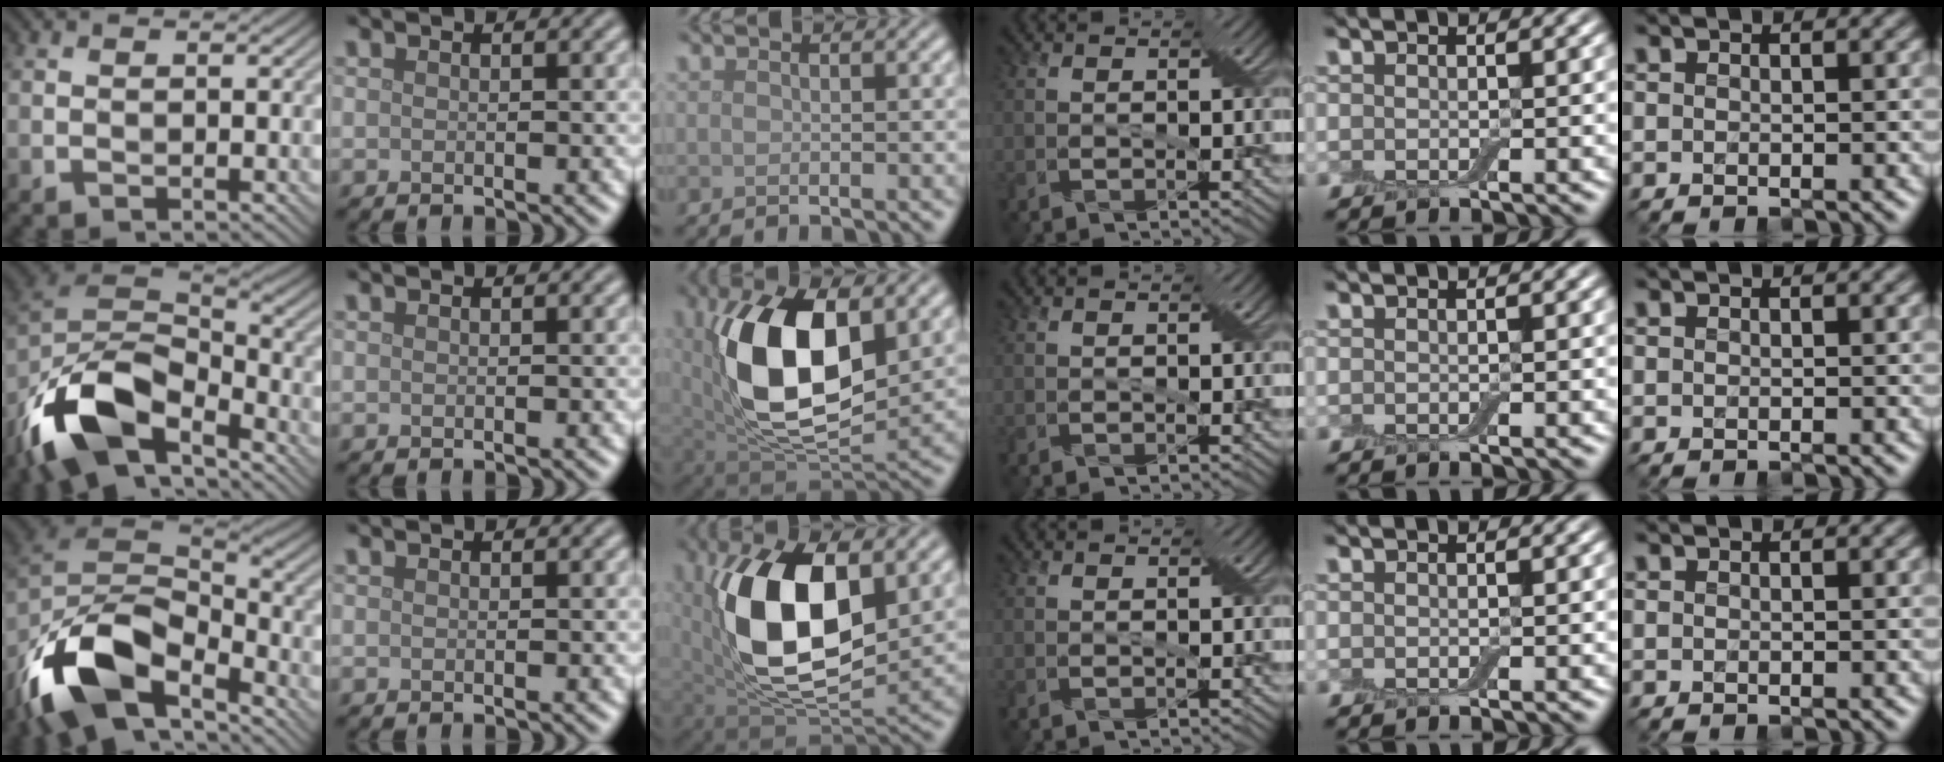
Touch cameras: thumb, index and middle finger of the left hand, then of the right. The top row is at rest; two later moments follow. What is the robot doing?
{"motion": "cut", "object": "aluminum foil"}